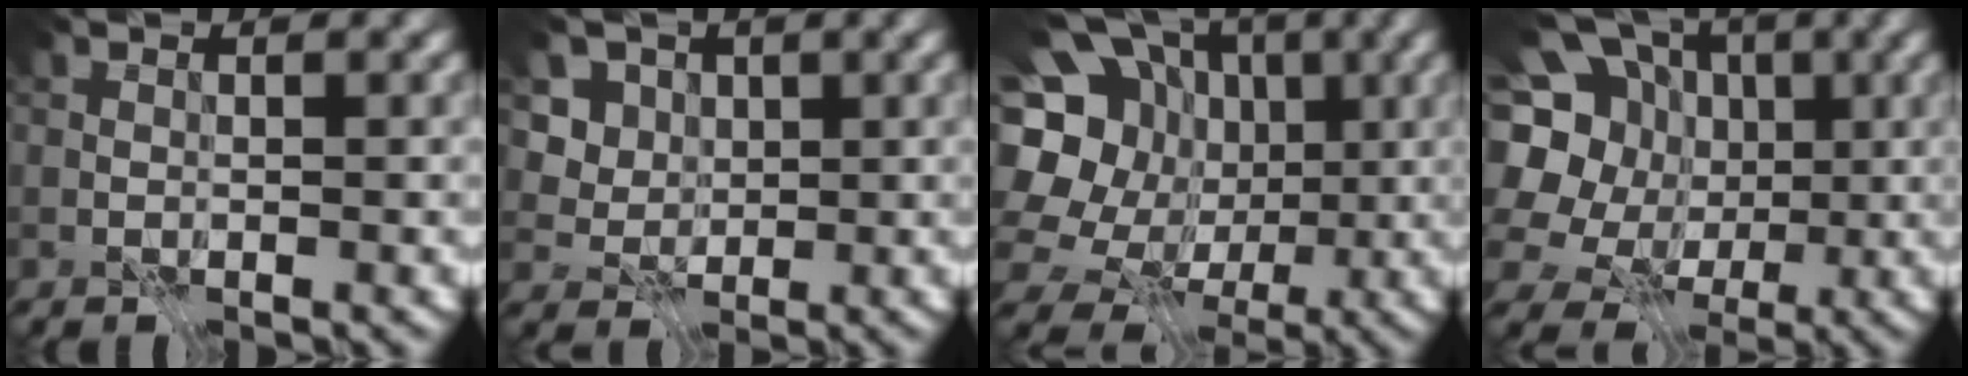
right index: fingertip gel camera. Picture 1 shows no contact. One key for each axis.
{"total": 6.1, "fx": 2.8, "fy": 4.9, "fz": 2.3, "tx": -0.052, "ty": -0.009, "tz": 0.046}
{"total": 19.0, "fx": 1.9, "fy": 16.6, "fz": 9.1, "tx": -0.208, "ty": 0.020, "tz": 0.016}
{"total": 14.5, "fx": 2.7, "fy": 12.5, "fz": 6.9, "tx": -0.185, "ty": 0.035, "tz": 0.028}